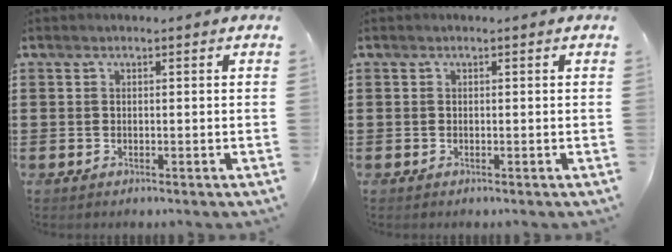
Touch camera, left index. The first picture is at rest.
{"total": 0.0}